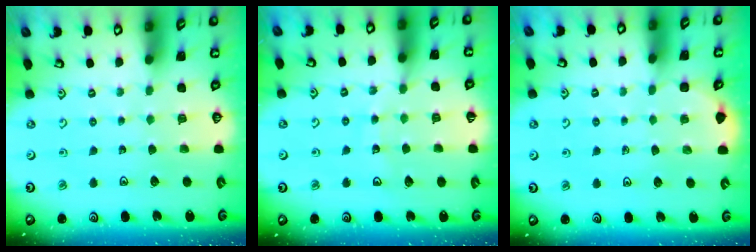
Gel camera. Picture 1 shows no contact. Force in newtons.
{"total": 8.5, "press": 8.4, "slide": 1.0}
{"total": 2.3, "press": 2.3, "slide": 0.2}